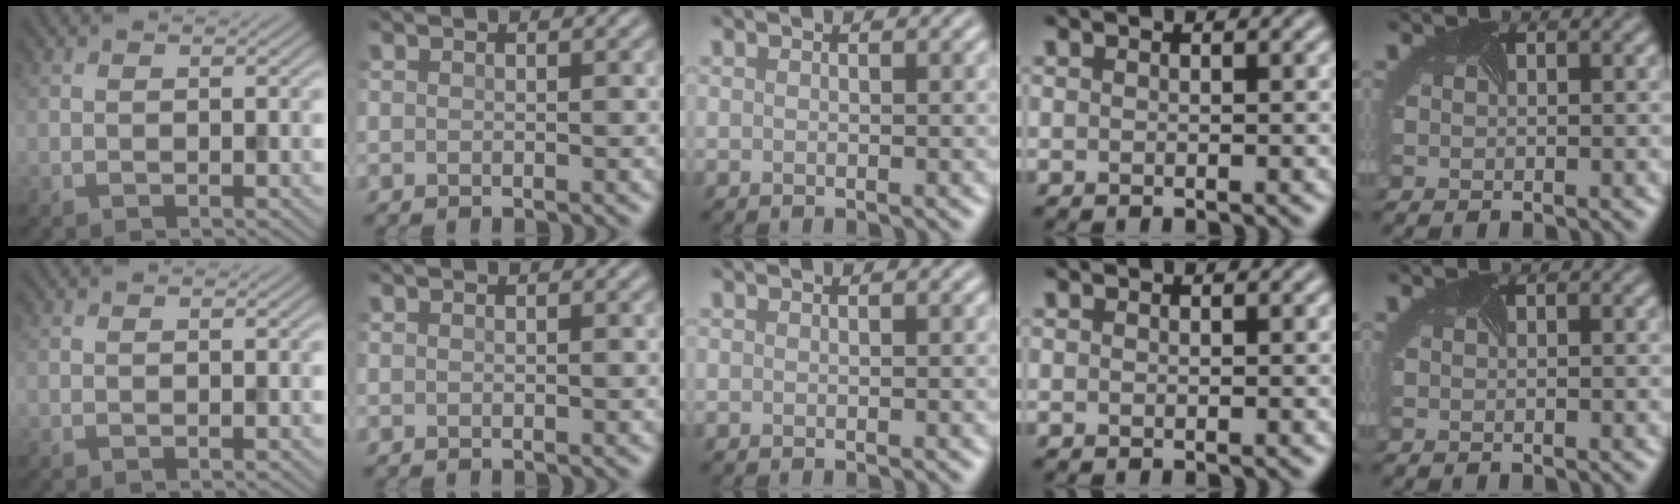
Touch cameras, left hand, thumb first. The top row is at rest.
{}